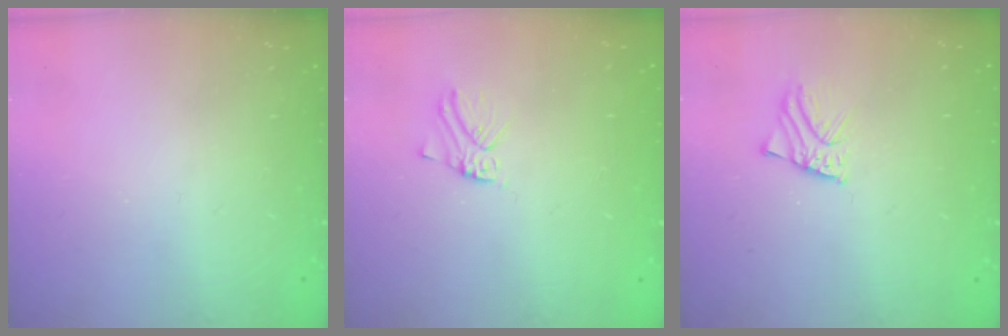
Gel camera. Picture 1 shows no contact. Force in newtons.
{"total": 2.2, "press": 2.2, "slide": 0.1}
{"total": 1.7, "press": 1.7, "slide": 0.1}